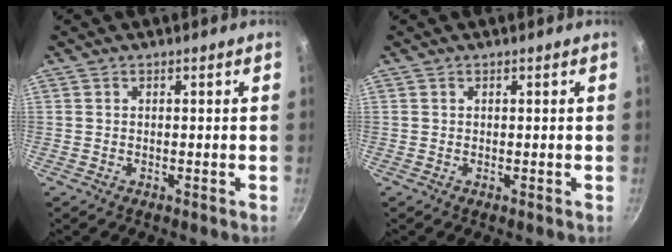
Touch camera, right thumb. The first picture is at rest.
{"total": 0.0}